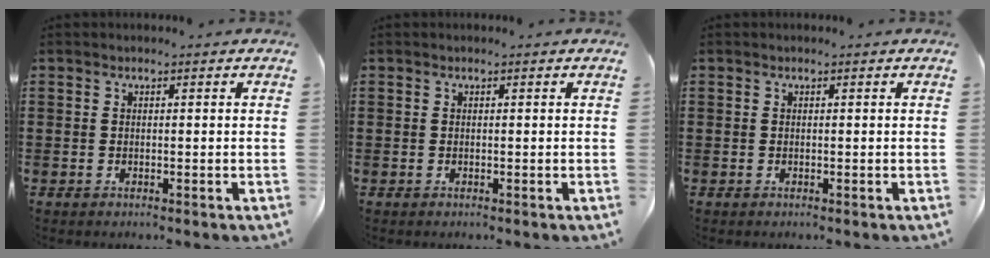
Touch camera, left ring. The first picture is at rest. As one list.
[{"total": 0.0}, {"total": 0.0}]